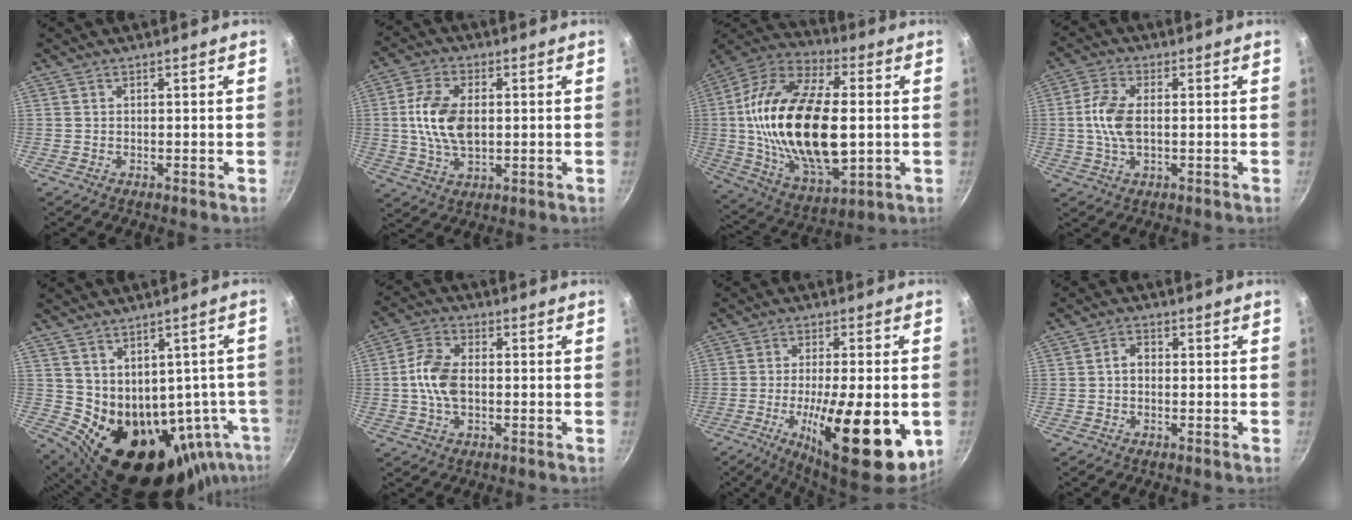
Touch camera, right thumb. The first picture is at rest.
{"total": 11.0, "force": [0.6, 6.4, 8.9], "torque": [-0.164, 0.009, 0.009]}
{"total": 29.2, "force": [0.4, 14.9, 25.0], "torque": [-0.465, 0.012, 0.004]}
{"total": 7.5, "force": [0.0, 4.0, 6.3], "torque": [-0.130, 0.011, -0.005]}
{"total": 17.9, "force": [-1.9, 13.4, 11.7], "torque": [-0.108, 0.008, 0.012]}
{"total": 8.5, "force": [-0.6, 5.2, 6.7], "torque": [-0.126, 0.023, -0.020]}
{"total": 19.7, "force": [-5.5, 6.1, 17.9], "torque": [-0.263, 0.002, -0.079]}
{"total": 2.5, "force": [-0.3, 1.8, 1.6], "torque": [-0.020, 0.011, -0.008]}